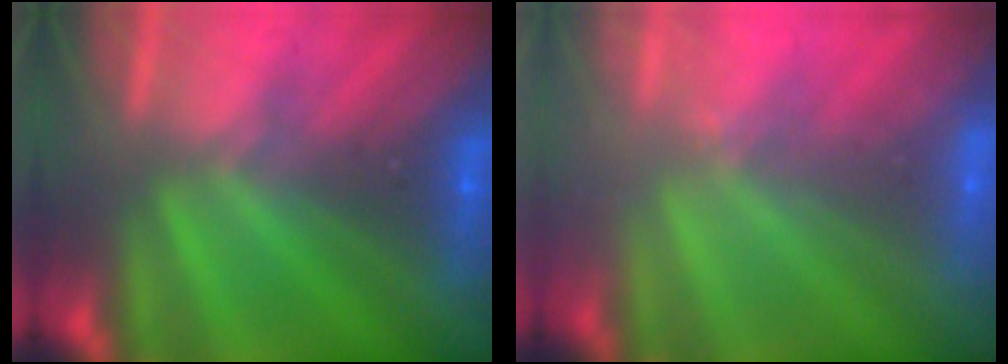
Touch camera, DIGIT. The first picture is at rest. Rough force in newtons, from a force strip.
{"total": 2.6}